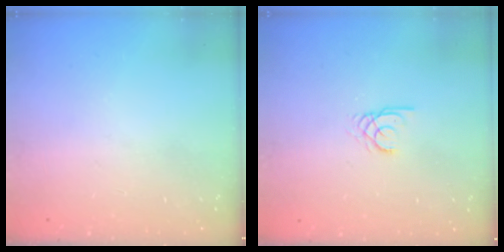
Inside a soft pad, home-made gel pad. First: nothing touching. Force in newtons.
{"total": 2.0, "press": 2.0, "slide": 0.2}